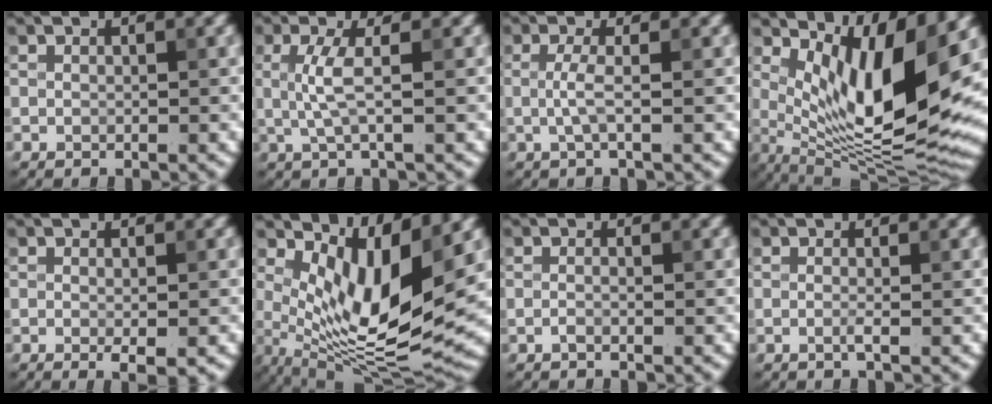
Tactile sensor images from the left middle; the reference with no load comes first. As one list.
[{"total": 2.7, "force": [0.2, 0.5, 2.7], "torque": [-0.063, 0.001, 0.004]}, {"total": 2.0, "force": [-0.1, 0.4, 2.0], "torque": [-0.044, -0.001, -0.004]}, {"total": 11.5, "force": [3.3, 3.3, 10.5], "torque": [-0.174, -0.022, 0.068]}, {"total": 1.7, "force": [-0.3, 0.3, 1.7], "torque": [-0.025, -0.008, -0.005]}, {"total": 9.9, "force": [2.5, 3.4, 9.0], "torque": [-0.166, -0.024, 0.052]}, {"total": 0.7, "force": [-0.3, 0.1, 0.5], "torque": [-0.013, -0.001, -0.008]}, {"total": 1.2, "force": [-0.2, 0.3, 1.2], "torque": [-0.018, -0.005, -0.008]}]